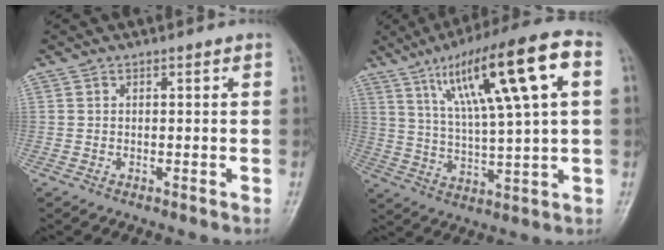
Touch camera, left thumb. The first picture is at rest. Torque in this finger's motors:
{"motor_torque": [1.56, 1.65, 1.94, -0.83, 0.25]}